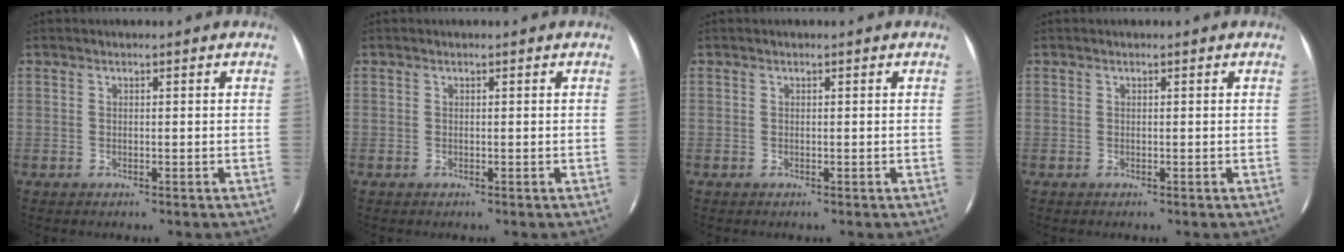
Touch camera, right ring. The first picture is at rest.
{"total": 0.0}
{"total": 0.0}
{"total": 0.0}